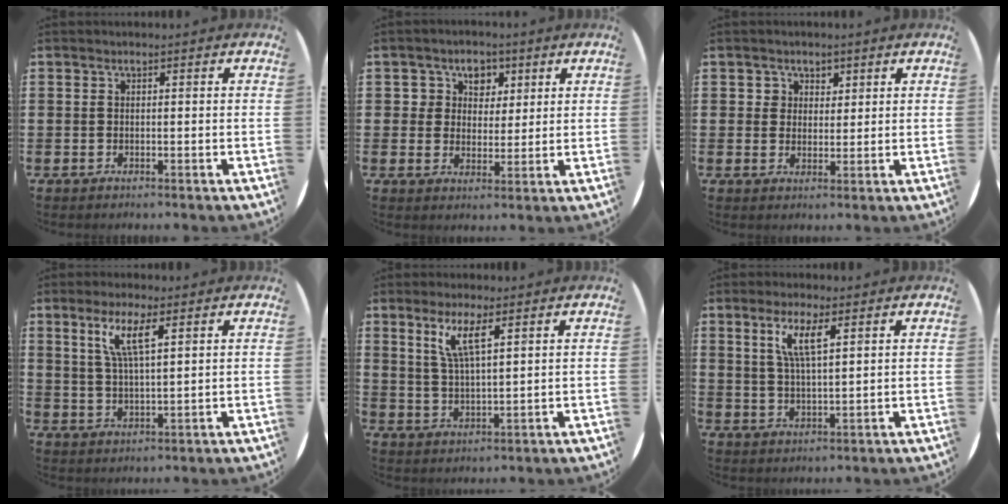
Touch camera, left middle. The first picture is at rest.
{"total": 4.3, "force": [2.2, 3.6, 0.8], "torque": [-0.017, 0.011, 0.036]}
{"total": 2.5, "force": [1.5, 2.0, 0.1], "torque": [0.008, 0.004, 0.024]}
{"total": 5.8, "force": [3.4, 1.1, 4.6], "torque": [-0.092, 0.003, 0.055]}
{"total": 5.4, "force": [3.4, 1.0, 4.0], "torque": [-0.089, 0.004, 0.058]}
{"total": 5.3, "force": [3.1, 1.1, 4.3], "torque": [-0.084, 0.004, 0.049]}